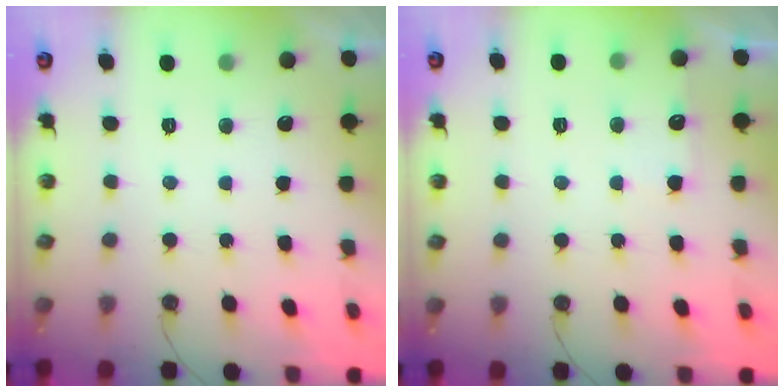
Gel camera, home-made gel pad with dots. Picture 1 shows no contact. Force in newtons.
{"total": 4.6, "press": 4.5, "slide": 0.6}